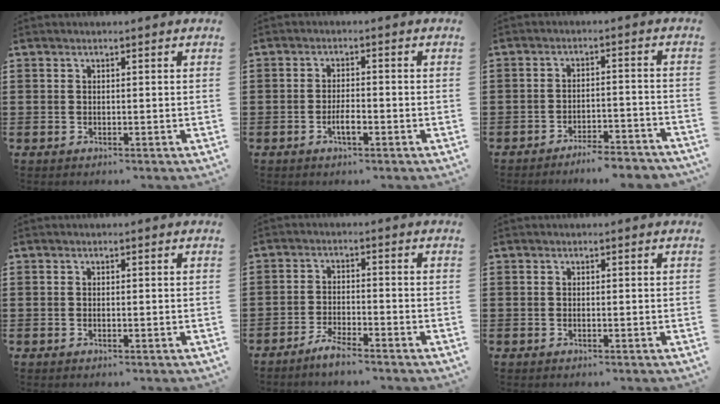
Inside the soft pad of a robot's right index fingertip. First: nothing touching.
{"total": 2.9, "force": [-1.3, 0.9, 2.5], "torque": [-0.043, 0.004, -0.023]}
{"total": 4.2, "force": [-4.1, 0.0, 1.1], "torque": [-0.021, 0.001, -0.083]}
{"total": 0.0}
{"total": 3.2, "force": [-3.1, 0.1, 1.0], "torque": [-0.026, 0.003, -0.062]}
{"total": 0.0}